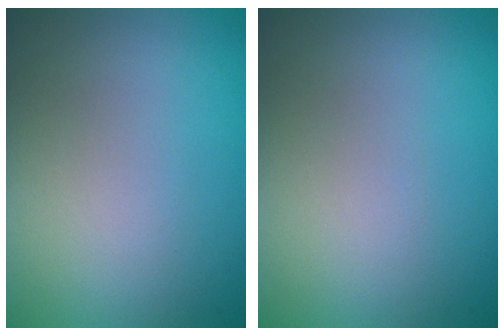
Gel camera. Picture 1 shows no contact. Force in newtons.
{"total": 0.0}